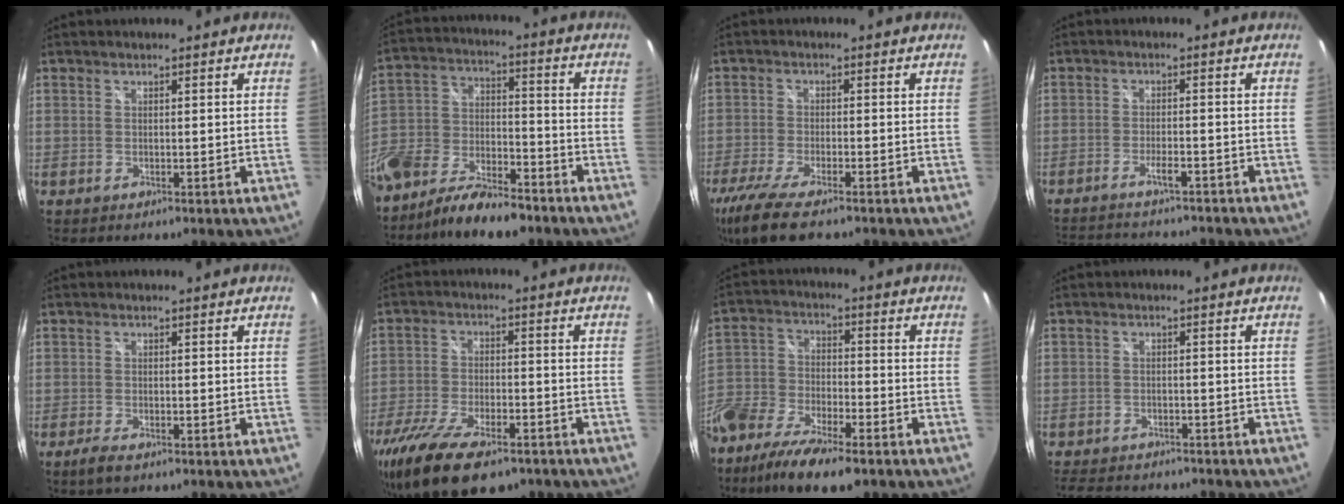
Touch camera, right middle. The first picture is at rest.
{"total": 15.1, "force": [-7.9, 8.7, 9.4], "torque": [-0.224, 0.001, -0.142]}
{"total": 12.3, "force": [-9.0, 3.3, 7.7], "torque": [-0.180, -0.049, -0.165]}
{"total": 12.8, "force": [-11.4, 2.6, 5.3], "torque": [-0.121, -0.012, -0.170]}
{"total": 2.8, "force": [-2.1, 0.9, 1.8], "torque": [-0.043, -0.008, -0.040]}
{"total": 17.4, "force": [-12.3, 6.7, 10.3], "torque": [-0.222, -0.046, -0.210]}
{"total": 17.2, "force": [-11.0, 7.2, 11.0], "torque": [-0.247, -0.039, -0.208]}
{"total": 9.0, "force": [-7.7, 3.7, 2.7], "torque": [-0.075, 0.003, -0.116]}